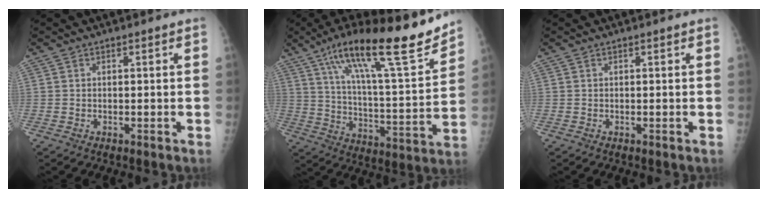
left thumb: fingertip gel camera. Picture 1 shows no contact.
{"total": 24.5, "force": [16.7, 4.3, 17.4], "torque": [-0.257, -0.059, 0.274]}
{"total": 0.0}